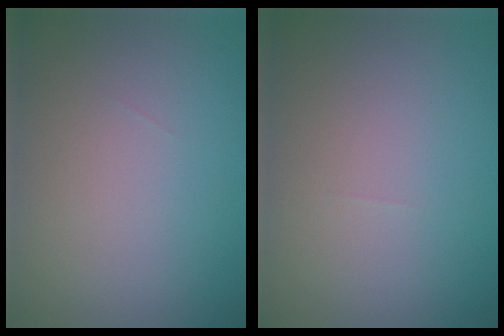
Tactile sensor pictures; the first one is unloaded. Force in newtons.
{"total": 0.0}